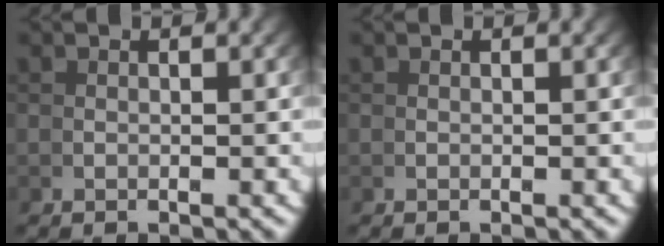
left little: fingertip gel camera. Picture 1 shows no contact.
{"total": 0.0}